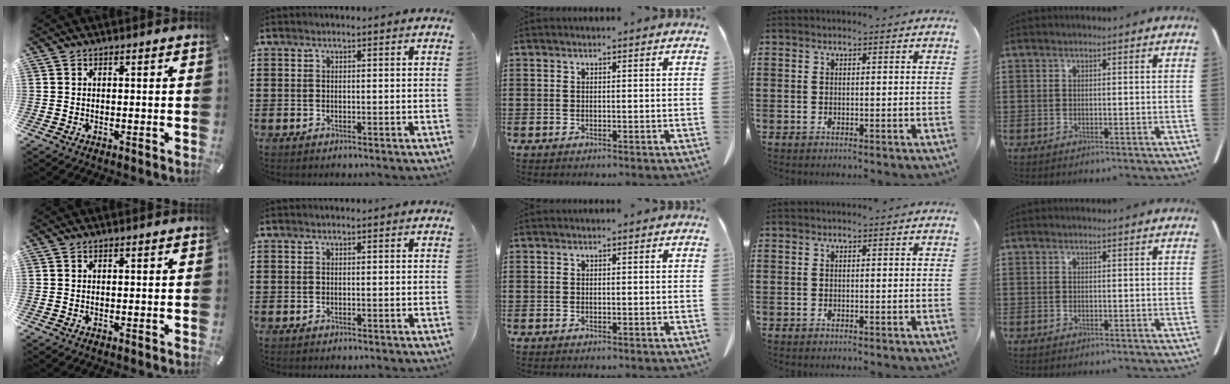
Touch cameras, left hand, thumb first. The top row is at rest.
{}